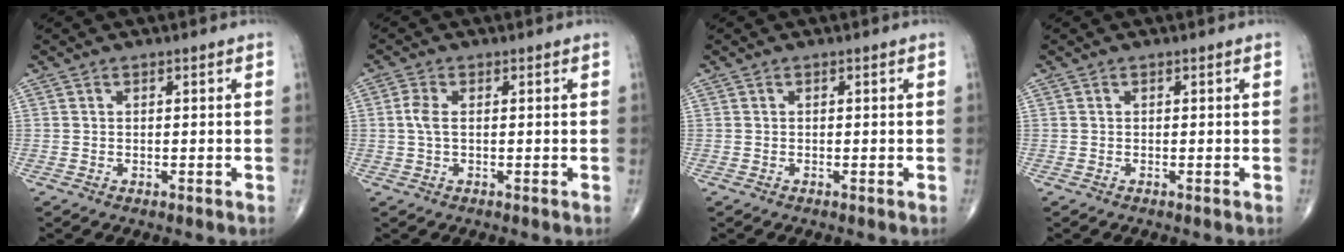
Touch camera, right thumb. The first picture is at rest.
{"total": 2.6, "force": [0.2, 1.3, 2.2], "torque": [-0.057, 0.006, 0.000]}
{"total": 0.0}
{"total": 0.0}